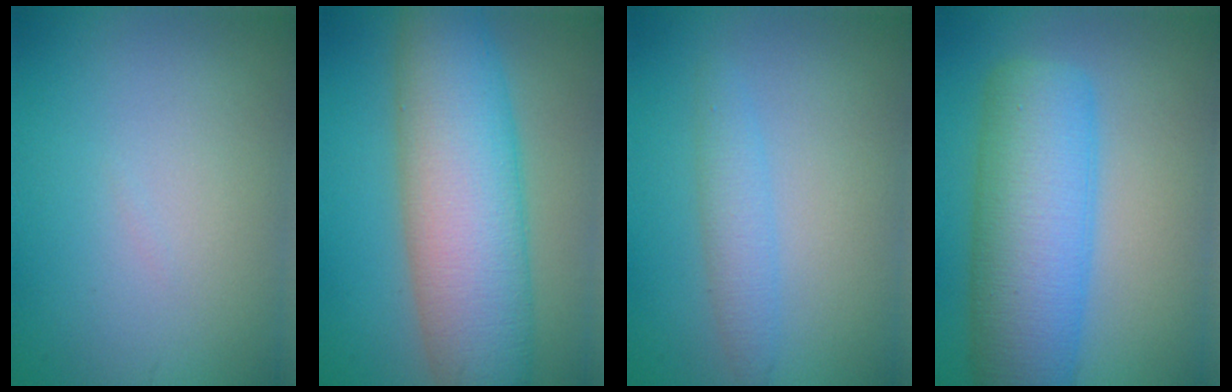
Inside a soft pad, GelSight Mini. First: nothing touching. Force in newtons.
{"total": 11.1, "press": 11.1, "slide": 0.6}
{"total": 2.2, "press": 2.2, "slide": 0.1}
{"total": 9.5, "press": 9.5, "slide": 0.2}